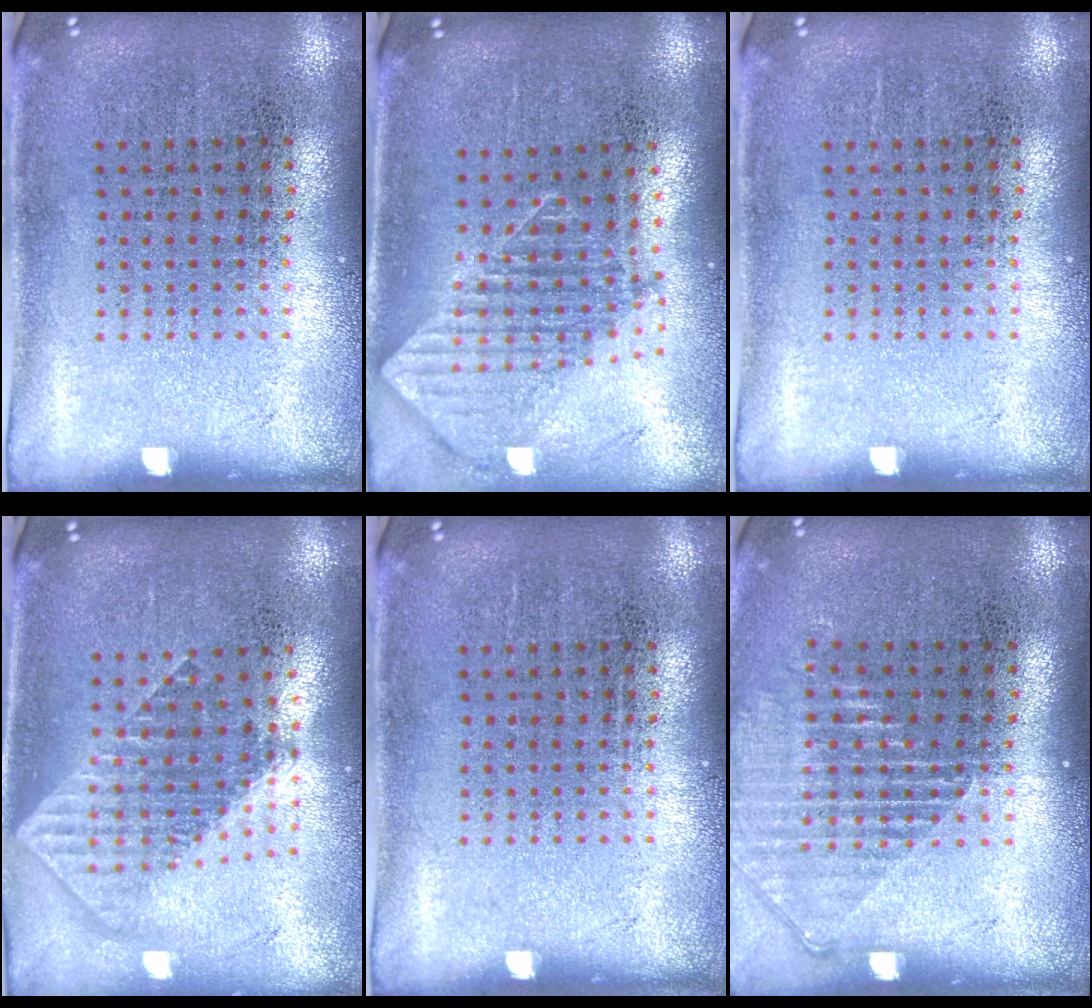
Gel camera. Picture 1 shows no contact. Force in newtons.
{"total": 1.9, "press": 1.5, "slide": 1.1}
{"total": 0.0}
{"total": 1.9, "press": 1.5, "slide": 1.2}
{"total": 0.0}
{"total": 1.3, "press": 1.2, "slide": 0.5}